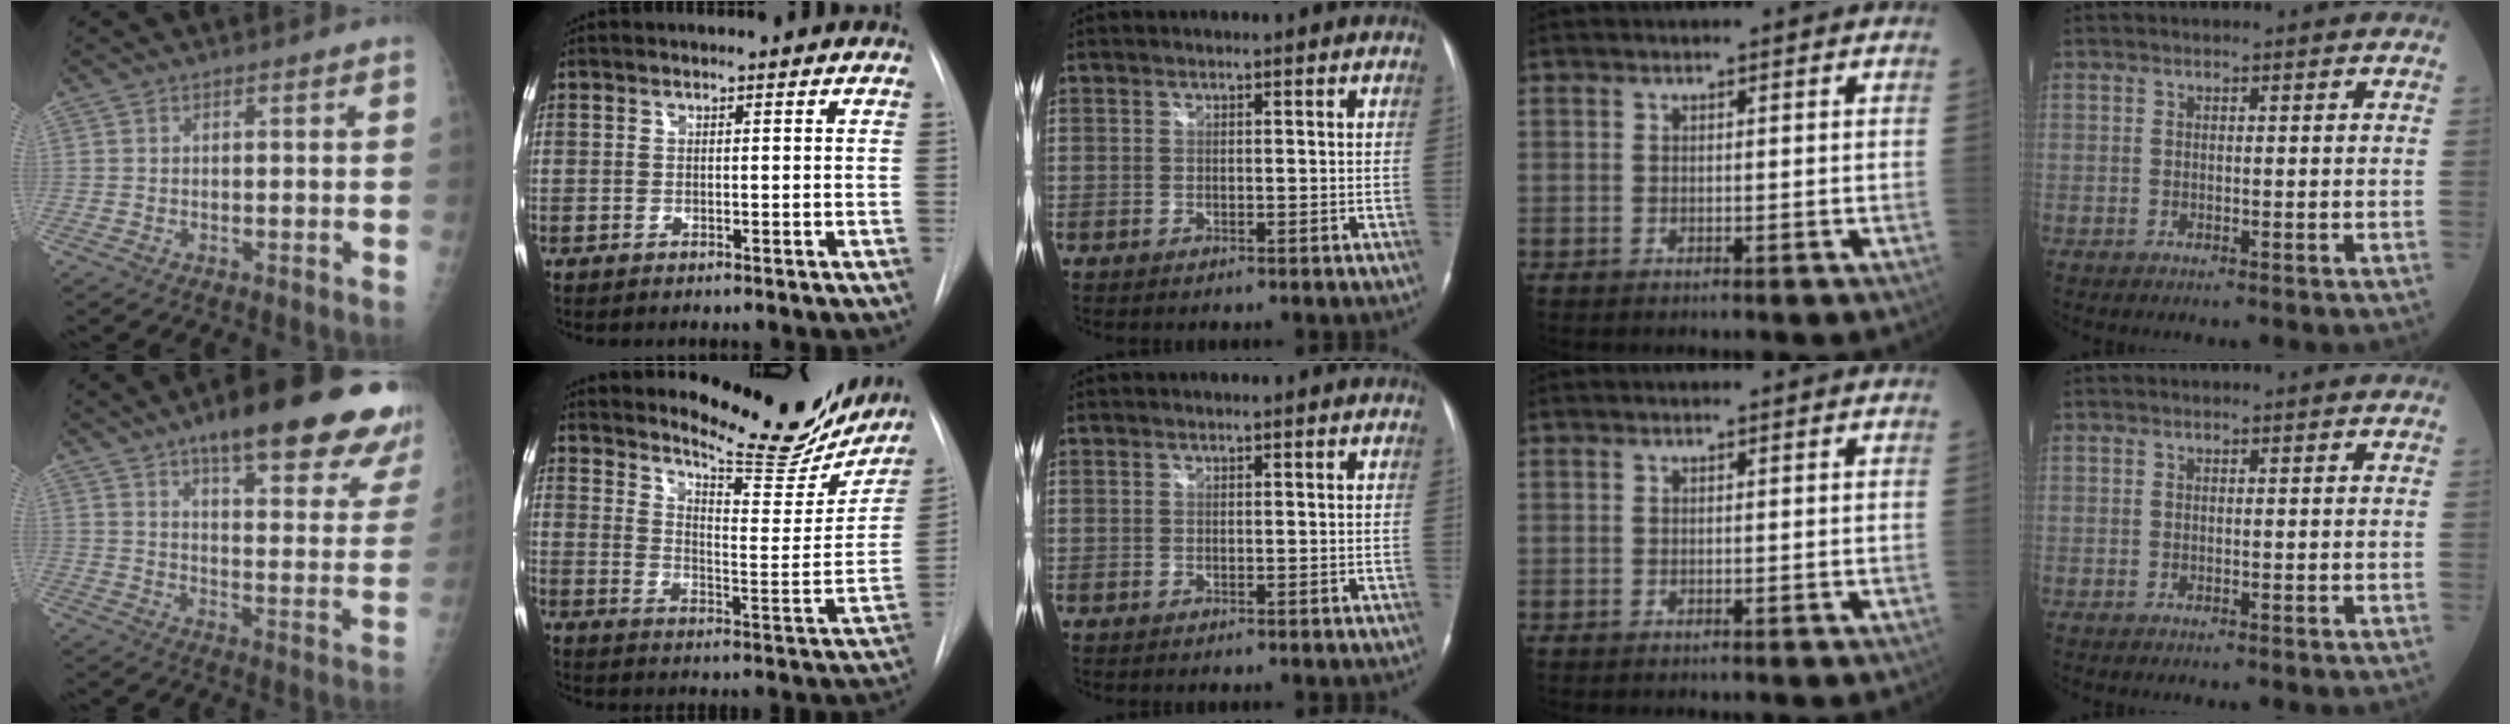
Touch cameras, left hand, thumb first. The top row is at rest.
{"thumb": {"total": 26.5, "force": [18.8, 6.7, 17.5], "torque": [-0.198, -0.064, 0.243]}, "index": {"total": 18.9, "force": [17.2, 3.8, 6.9], "torque": [-0.091, -0.057, 0.224]}}